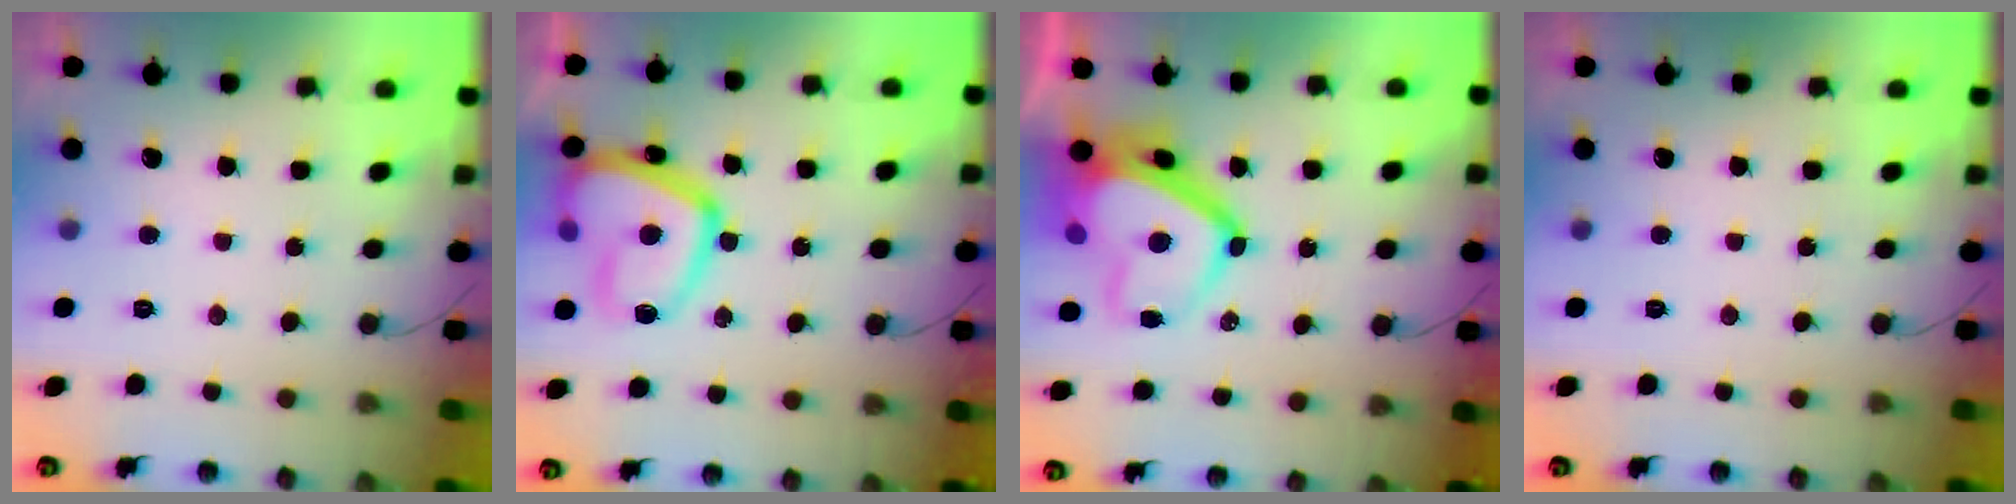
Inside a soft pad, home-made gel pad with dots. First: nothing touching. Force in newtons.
{"total": 18.6, "press": 18.5, "slide": 1.9}
{"total": 13.2, "press": 12.9, "slide": 2.5}
{"total": 0.0}